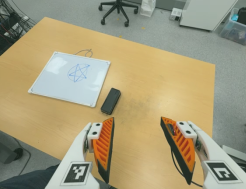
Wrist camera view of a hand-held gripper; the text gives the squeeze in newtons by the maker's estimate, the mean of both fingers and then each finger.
{"total": 0.0}